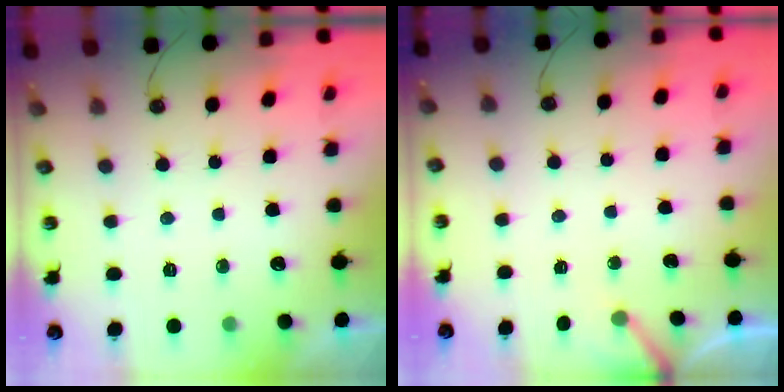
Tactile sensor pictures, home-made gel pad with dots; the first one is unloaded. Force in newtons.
{"total": 3.2, "press": 3.2, "slide": 0.2}